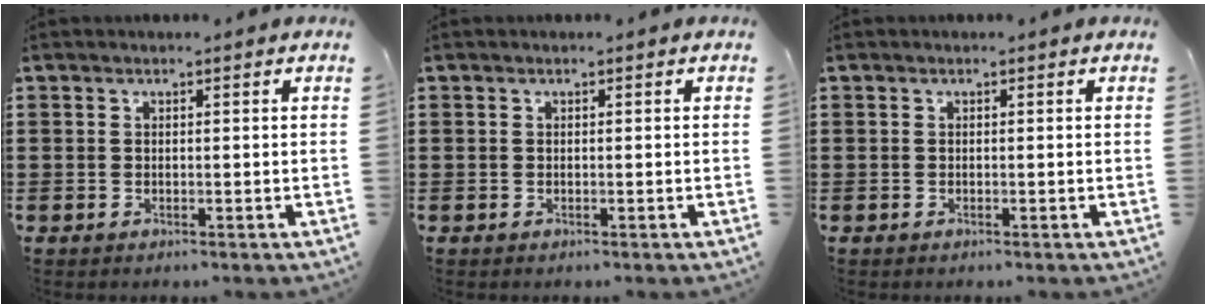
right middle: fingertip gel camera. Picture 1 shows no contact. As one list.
[{"total": 0.0}, {"total": 0.0}]